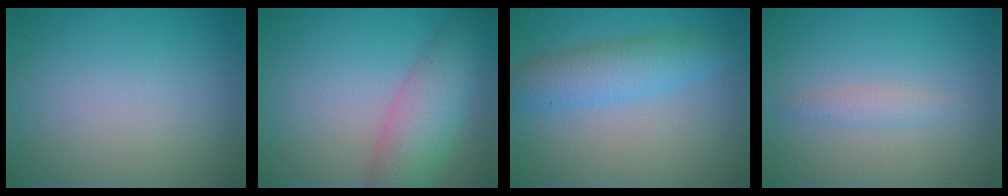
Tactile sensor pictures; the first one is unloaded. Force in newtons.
{"total": 5.5, "press": 5.5, "slide": 0.3}
{"total": 4.0, "press": 4.0, "slide": 0.1}
{"total": 1.2, "press": 1.2, "slide": 0.0}